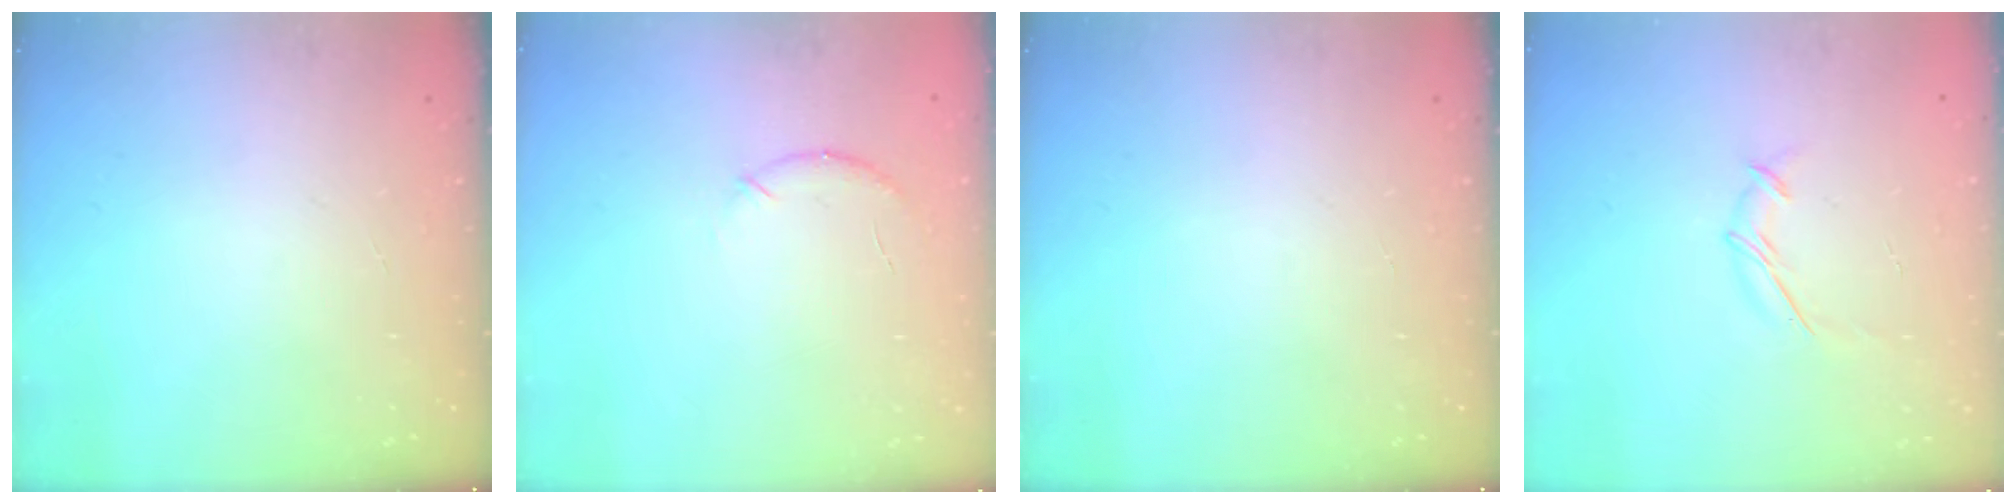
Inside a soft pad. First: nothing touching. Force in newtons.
{"total": 5.7, "press": 5.6, "slide": 1.3}
{"total": 0.0}
{"total": 5.6, "press": 5.6, "slide": 0.2}